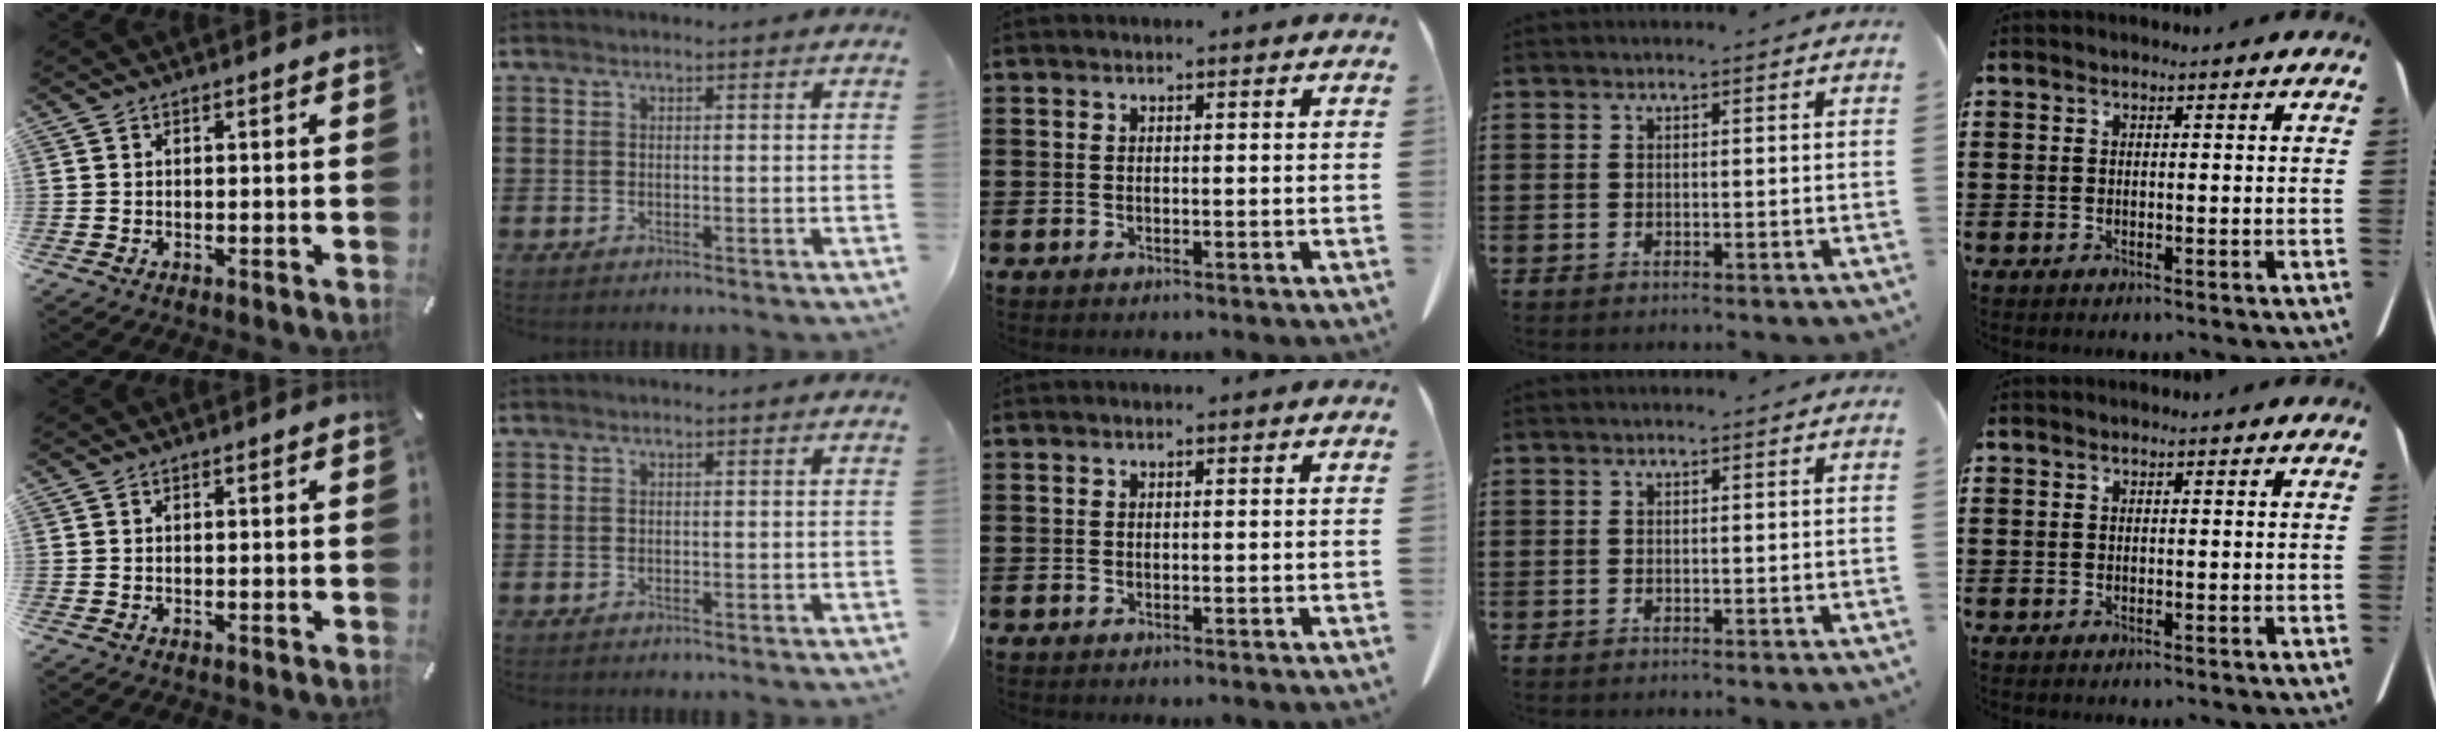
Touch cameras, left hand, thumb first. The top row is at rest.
{}